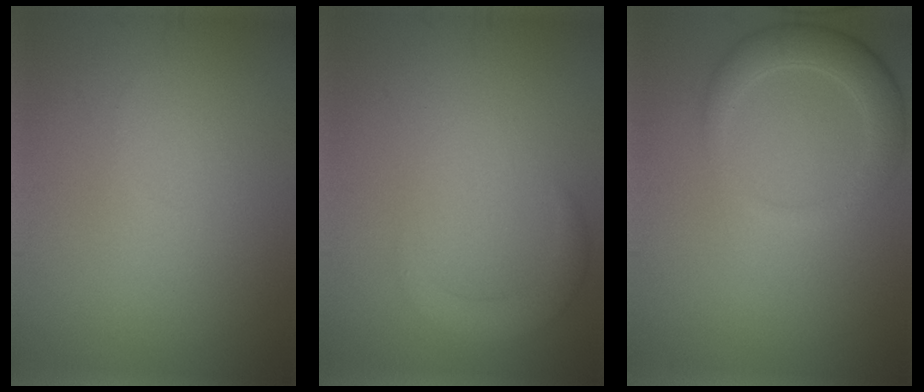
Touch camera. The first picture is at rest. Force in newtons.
{"total": 2.1, "press": 2.1, "slide": 0.2}
{"total": 2.4, "press": 2.4, "slide": 0.4}